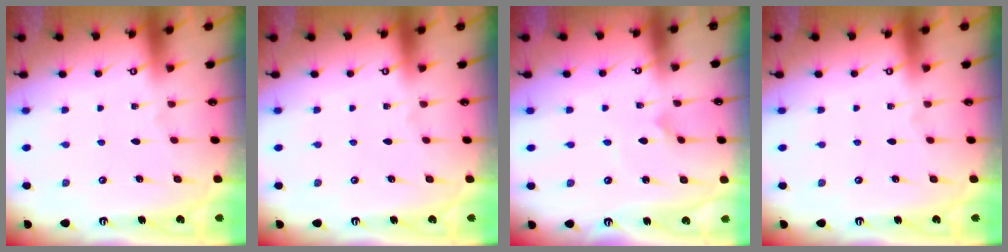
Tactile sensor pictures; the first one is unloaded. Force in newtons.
{"total": 0.0}
{"total": 2.4, "press": 2.4, "slide": 0.2}
{"total": 0.0}